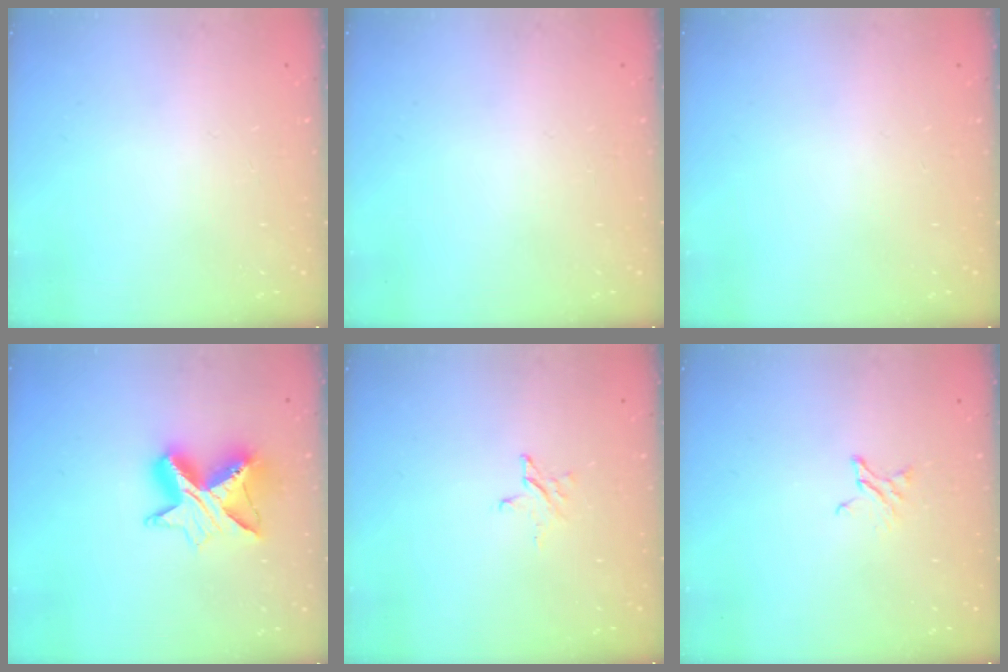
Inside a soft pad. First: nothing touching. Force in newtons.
{"total": 0.0}
{"total": 0.0}
{"total": 11.6, "press": 11.6, "slide": 0.8}
{"total": 3.5, "press": 3.5, "slide": 0.4}
{"total": 2.0, "press": 2.0, "slide": 0.1}